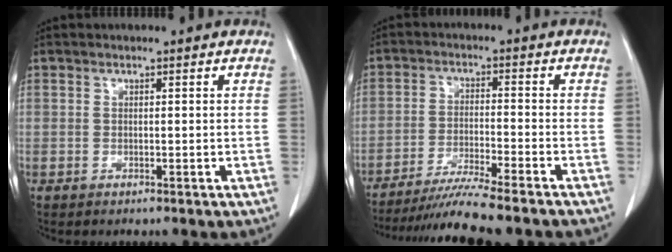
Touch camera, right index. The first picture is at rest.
{"total": 10.3, "force": [-9.0, -1.3, 4.9], "torque": [-0.071, -0.024, -0.146]}